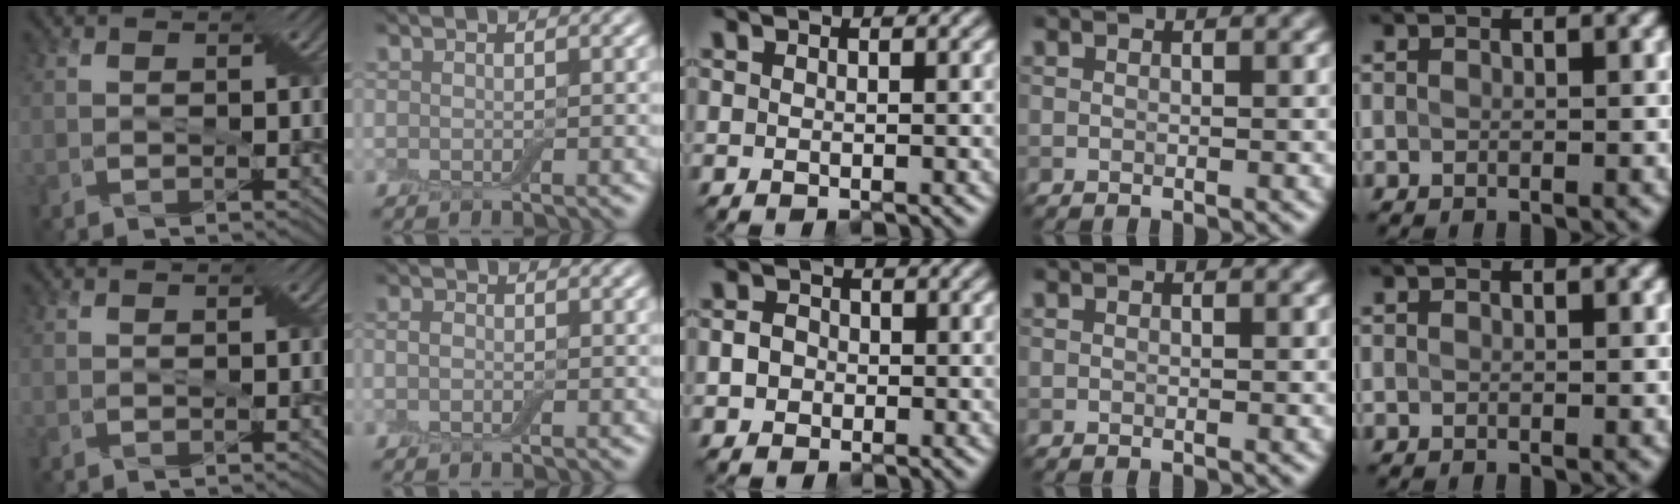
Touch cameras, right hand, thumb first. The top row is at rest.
{"index": {"total": 1.0, "force": [-0.2, 0.7, 0.6], "torque": [-0.012, 0.004, -0.006]}, "middle": {"total": 1.7, "force": [-0.5, 1.5, 0.6], "torque": [-0.004, 0.000, -0.015]}}